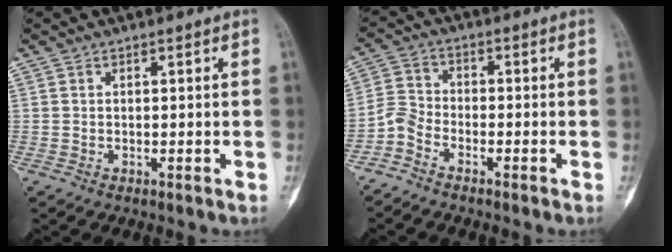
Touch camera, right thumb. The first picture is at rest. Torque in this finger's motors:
{"motor_torque": [2.97, 1.89, -0.10, -0.45, 0.09]}